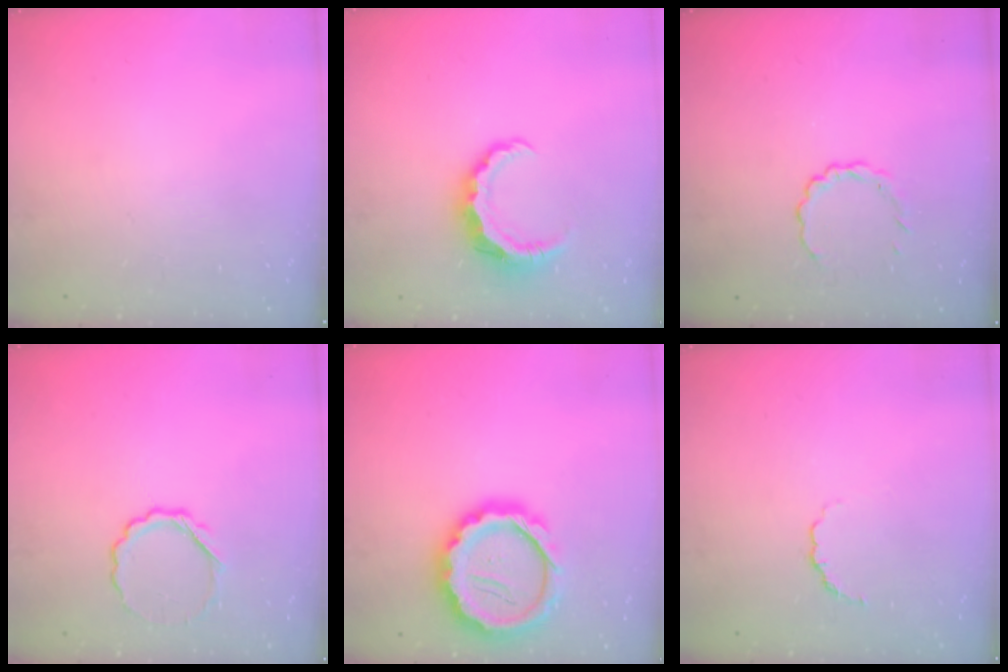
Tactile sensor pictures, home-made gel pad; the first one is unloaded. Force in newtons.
{"total": 8.6, "press": 8.5, "slide": 1.4}
{"total": 2.8, "press": 2.6, "slide": 1.1}
{"total": 5.4, "press": 5.2, "slide": 1.4}
{"total": 16.2, "press": 16.0, "slide": 2.6}
{"total": 2.6, "press": 2.4, "slide": 1.0}